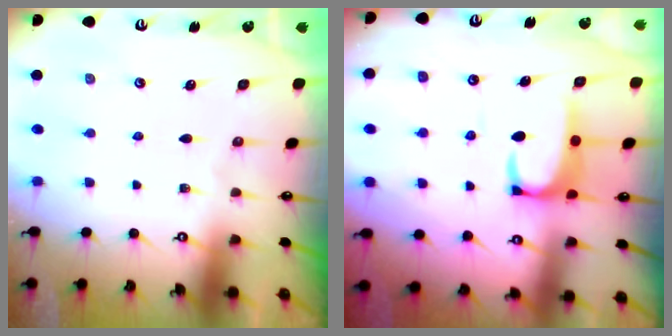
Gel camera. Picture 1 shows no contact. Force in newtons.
{"total": 3.0, "press": 2.9, "slide": 0.8}